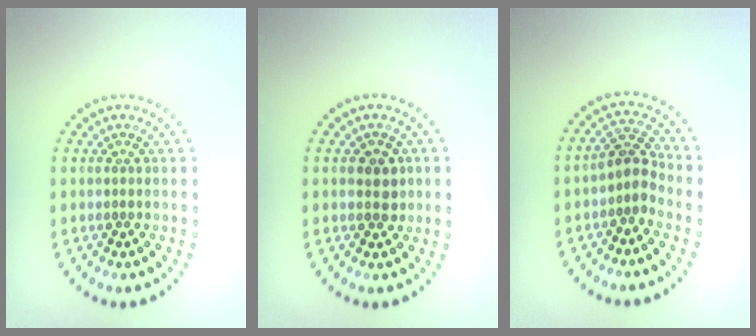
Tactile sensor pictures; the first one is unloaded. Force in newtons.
{"total": 1.8, "press": 1.8, "slide": 0.5}
{"total": 2.7, "press": 2.1, "slide": 1.7}